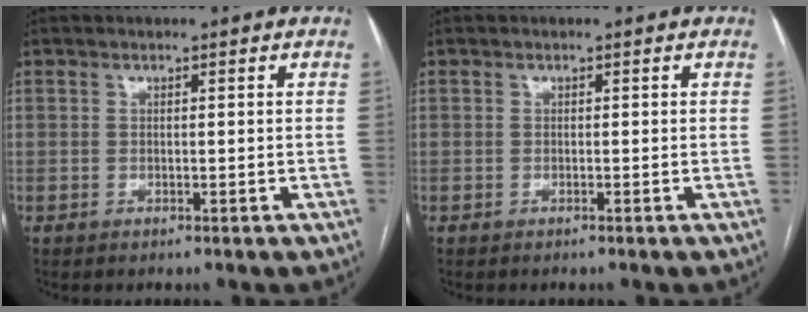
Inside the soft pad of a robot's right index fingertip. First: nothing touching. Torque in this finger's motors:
{"motor_torque": [-0.03, 0.01, -0.12, -0.06]}